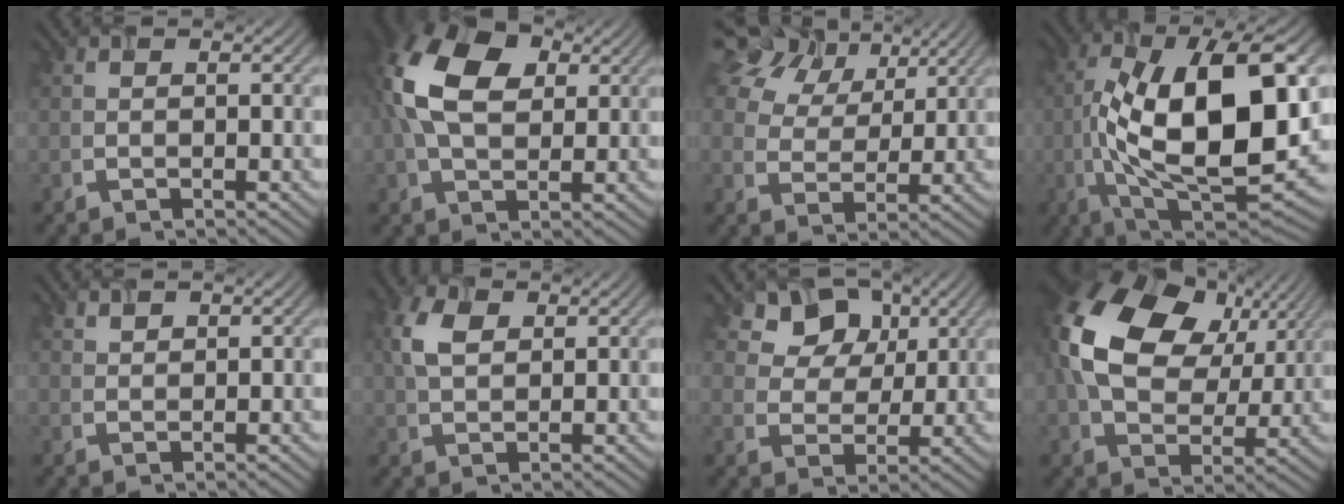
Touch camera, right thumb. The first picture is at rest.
{"total": 12.2, "force": [2.9, 7.5, 9.2], "torque": [-0.220, 0.022, 0.052]}
{"total": 13.4, "force": [8.1, 8.0, 7.0], "torque": [-0.177, 0.039, 0.145]}
{"total": 17.9, "force": [-0.2, 8.0, 16.0], "torque": [-0.280, 0.010, -0.004]}
{"total": 1.1, "force": [1.0, 0.3, 0.2], "torque": [-0.009, 0.005, 0.030]}
{"total": 4.4, "force": [1.4, 2.8, 3.1], "torque": [-0.082, 0.011, 0.030]}
{"total": 8.9, "force": [4.7, 6.5, 3.8], "torque": [-0.090, -0.005, 0.099]}
{"total": 18.4, "force": [5.6, 12.4, 12.3], "torque": [-0.267, 0.021, 0.111]}